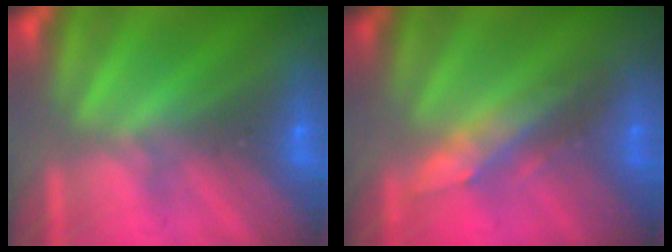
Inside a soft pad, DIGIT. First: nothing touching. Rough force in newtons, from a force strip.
{"total": 2.9}